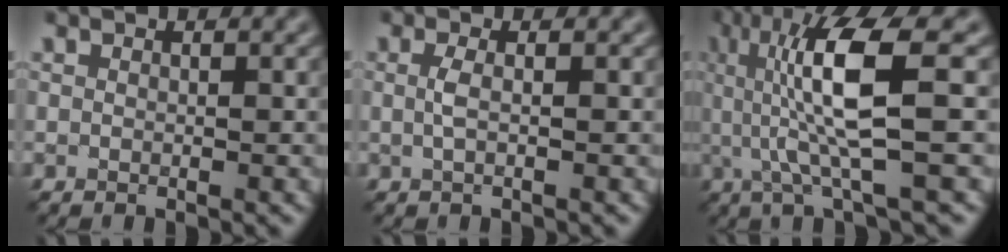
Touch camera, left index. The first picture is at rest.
{"total": 1.1, "force": [0.0, 0.3, 1.1], "torque": [-0.025, 0.001, 0.000]}
{"total": 8.8, "force": [1.1, 2.0, 8.6], "torque": [-0.160, -0.001, 0.025]}